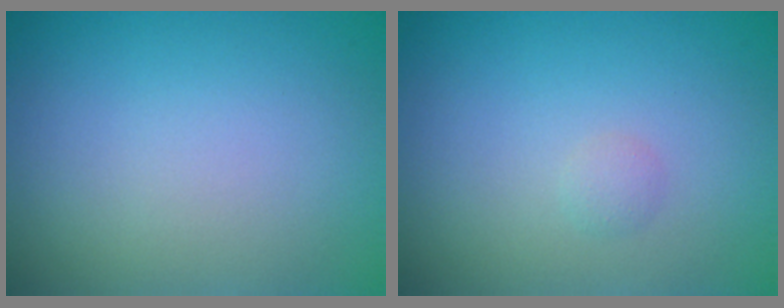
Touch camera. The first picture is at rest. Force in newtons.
{"total": 0.7, "press": 0.7, "slide": 0.0}